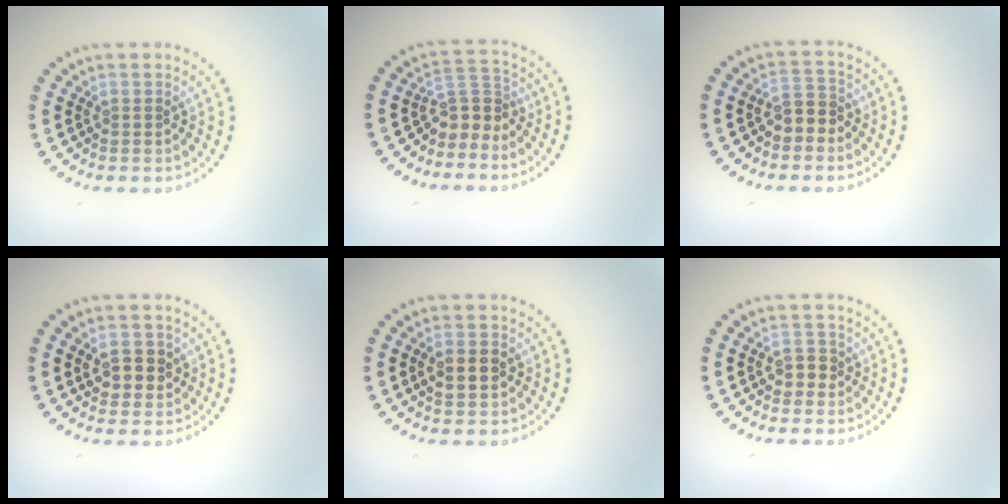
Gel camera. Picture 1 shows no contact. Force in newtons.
{"total": 2.8, "press": 1.9, "slide": 2.1}
{"total": 2.4, "press": 2.2, "slide": 0.9}
{"total": 2.7, "press": 2.6, "slide": 0.6}
{"total": 2.6, "press": 2.6, "slide": 0.2}
{"total": 1.9, "press": 1.8, "slide": 0.6}